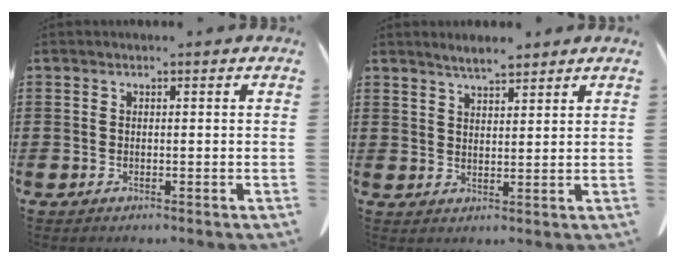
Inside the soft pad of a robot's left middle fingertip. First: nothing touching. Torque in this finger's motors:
{"motor_torque": [0.61, -0.38, 0.19, 0.02]}